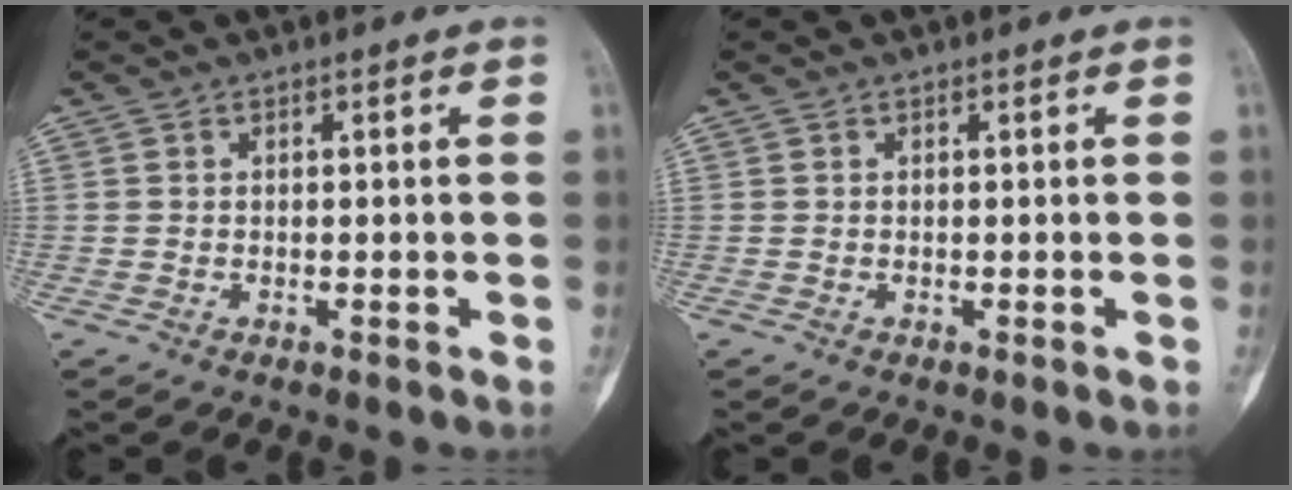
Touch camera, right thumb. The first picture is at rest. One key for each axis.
{"total": 0.0}